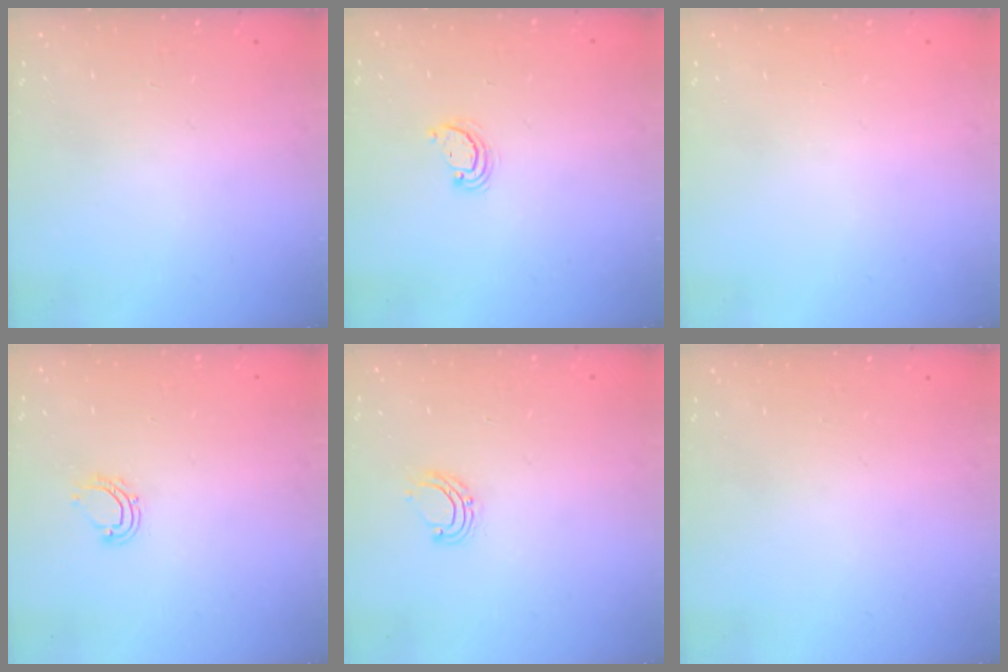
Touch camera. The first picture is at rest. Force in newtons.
{"total": 3.0, "press": 3.0, "slide": 0.2}
{"total": 0.0}
{"total": 6.0, "press": 5.9, "slide": 1.0}
{"total": 6.6, "press": 6.6, "slide": 0.5}
{"total": 0.0}